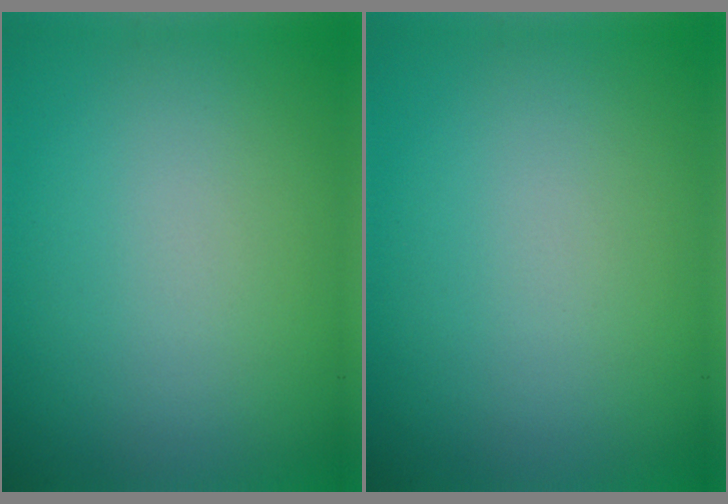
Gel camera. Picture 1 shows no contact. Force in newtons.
{"total": 0.0}